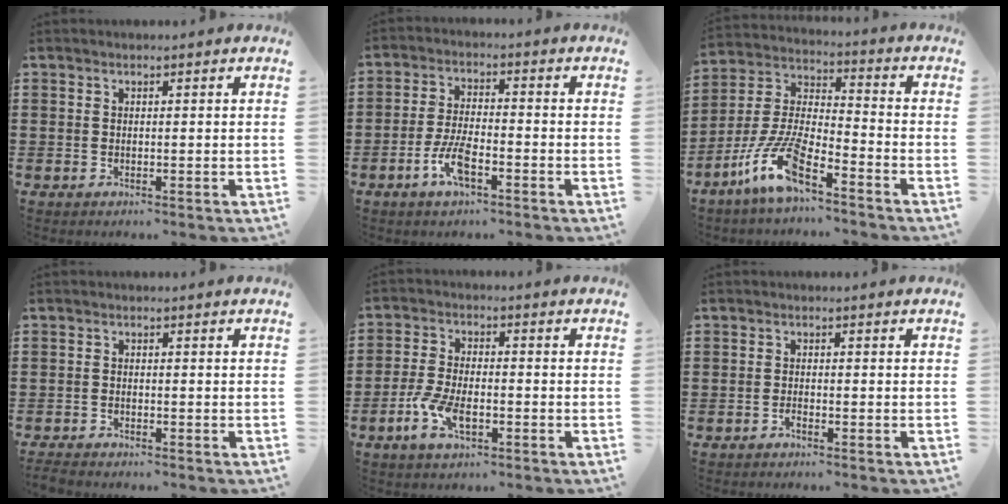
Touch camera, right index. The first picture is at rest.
{"total": 6.2, "force": [-3.0, 2.1, 5.0], "torque": [-0.121, -0.006, -0.062]}
{"total": 10.0, "force": [-7.1, 1.8, 6.8], "torque": [-0.178, -0.014, -0.145]}
{"total": 1.2, "force": [-1.1, 0.2, 0.2], "torque": [-0.006, 0.000, -0.022]}
{"total": 6.1, "force": [-2.4, 2.9, 4.8], "torque": [-0.120, -0.004, -0.052]}
{"total": 0.8, "force": [-0.7, 0.1, 0.5], "torque": [-0.011, -0.004, -0.011]}